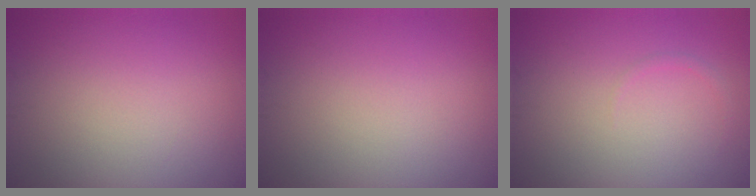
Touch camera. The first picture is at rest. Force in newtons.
{"total": 0.0}
{"total": 0.5, "press": 0.5, "slide": 0.1}